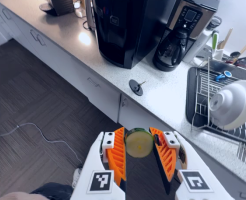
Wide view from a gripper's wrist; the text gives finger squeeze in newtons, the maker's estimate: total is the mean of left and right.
{"total": 11.1, "left": 11.5, "right": 10.8}